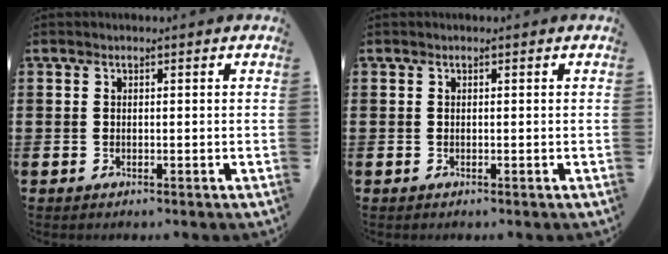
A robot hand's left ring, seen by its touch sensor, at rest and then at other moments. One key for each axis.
{"total": 0.0}